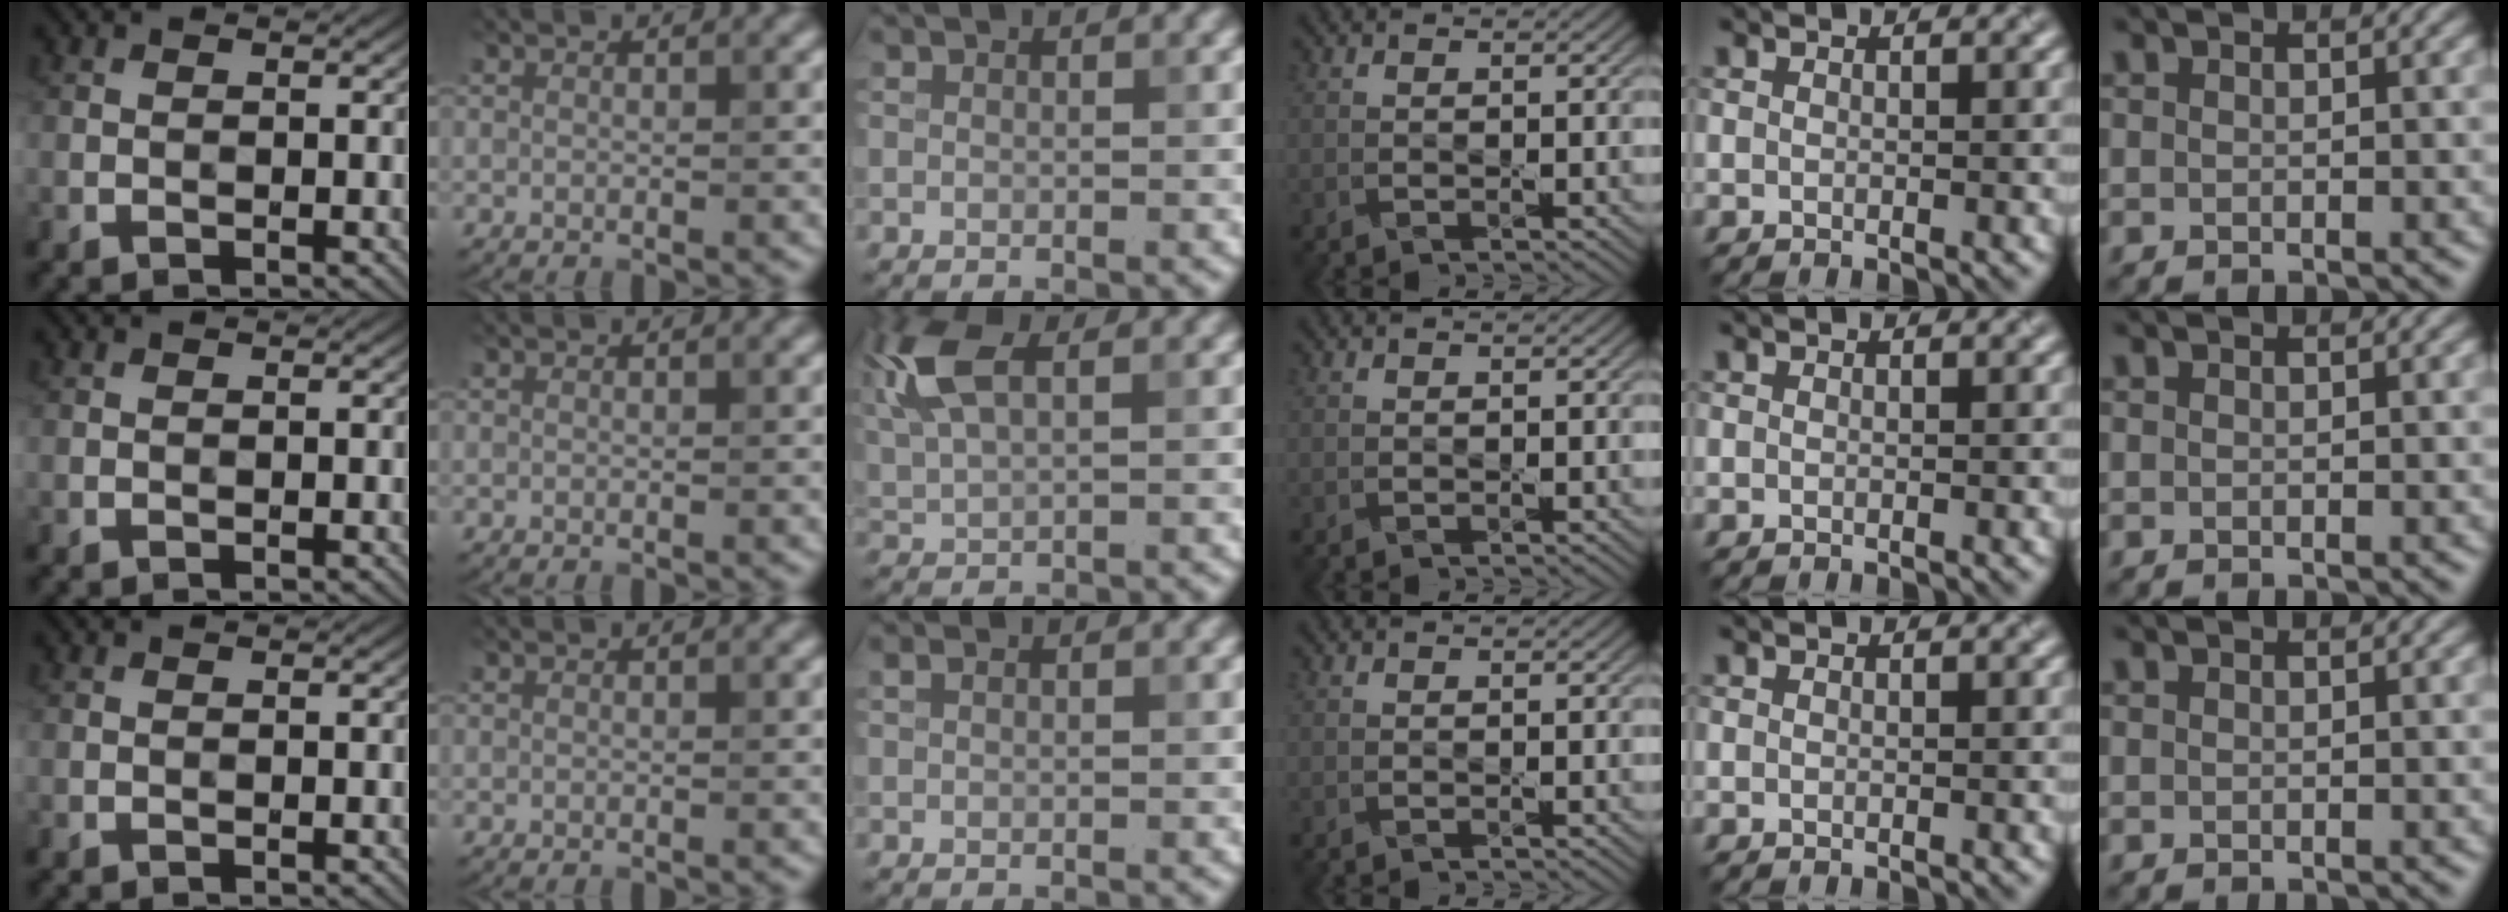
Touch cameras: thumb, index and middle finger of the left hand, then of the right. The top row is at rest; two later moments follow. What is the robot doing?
{"motion": "press", "object": "joystick"}